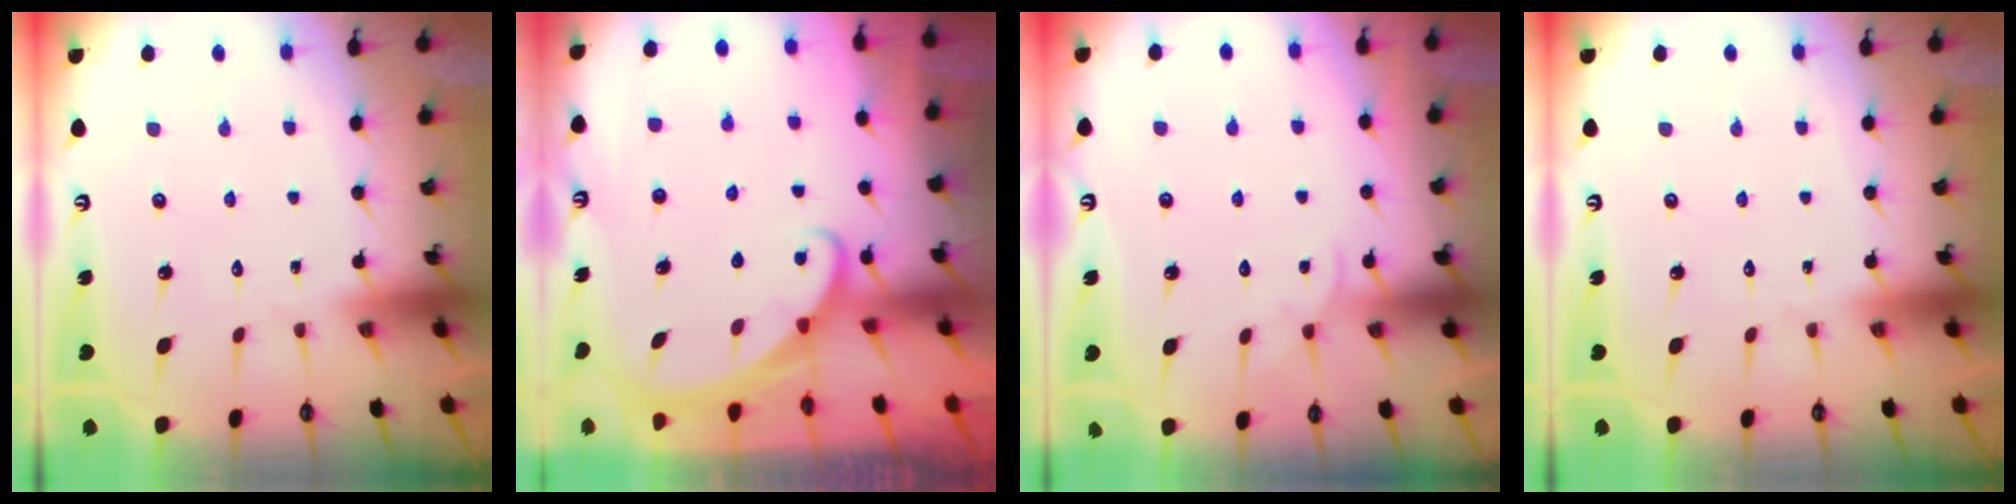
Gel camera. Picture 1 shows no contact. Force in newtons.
{"total": 2.0, "press": 2.0, "slide": 0.1}
{"total": 2.4, "press": 2.4, "slide": 0.4}
{"total": 0.0}